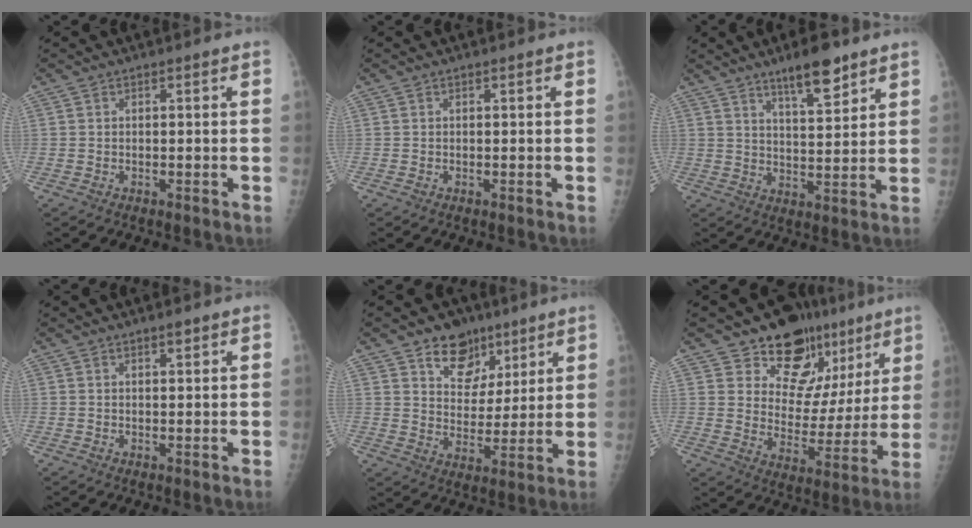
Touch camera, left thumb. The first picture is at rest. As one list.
[{"total": 0.0}, {"total": 9.2, "force": [6.4, 2.3, 6.2], "torque": [-0.086, -0.039, 0.105]}, {"total": 1.4, "force": [1.0, 0.4, 0.9], "torque": [-0.010, -0.006, 0.016]}, {"total": 10.4, "force": [6.6, 7.2, 3.6], "torque": [-0.023, -0.035, 0.110]}, {"total": 16.8, "force": [11.0, 10.4, 7.3], "torque": [-0.040, -0.053, 0.165]}]